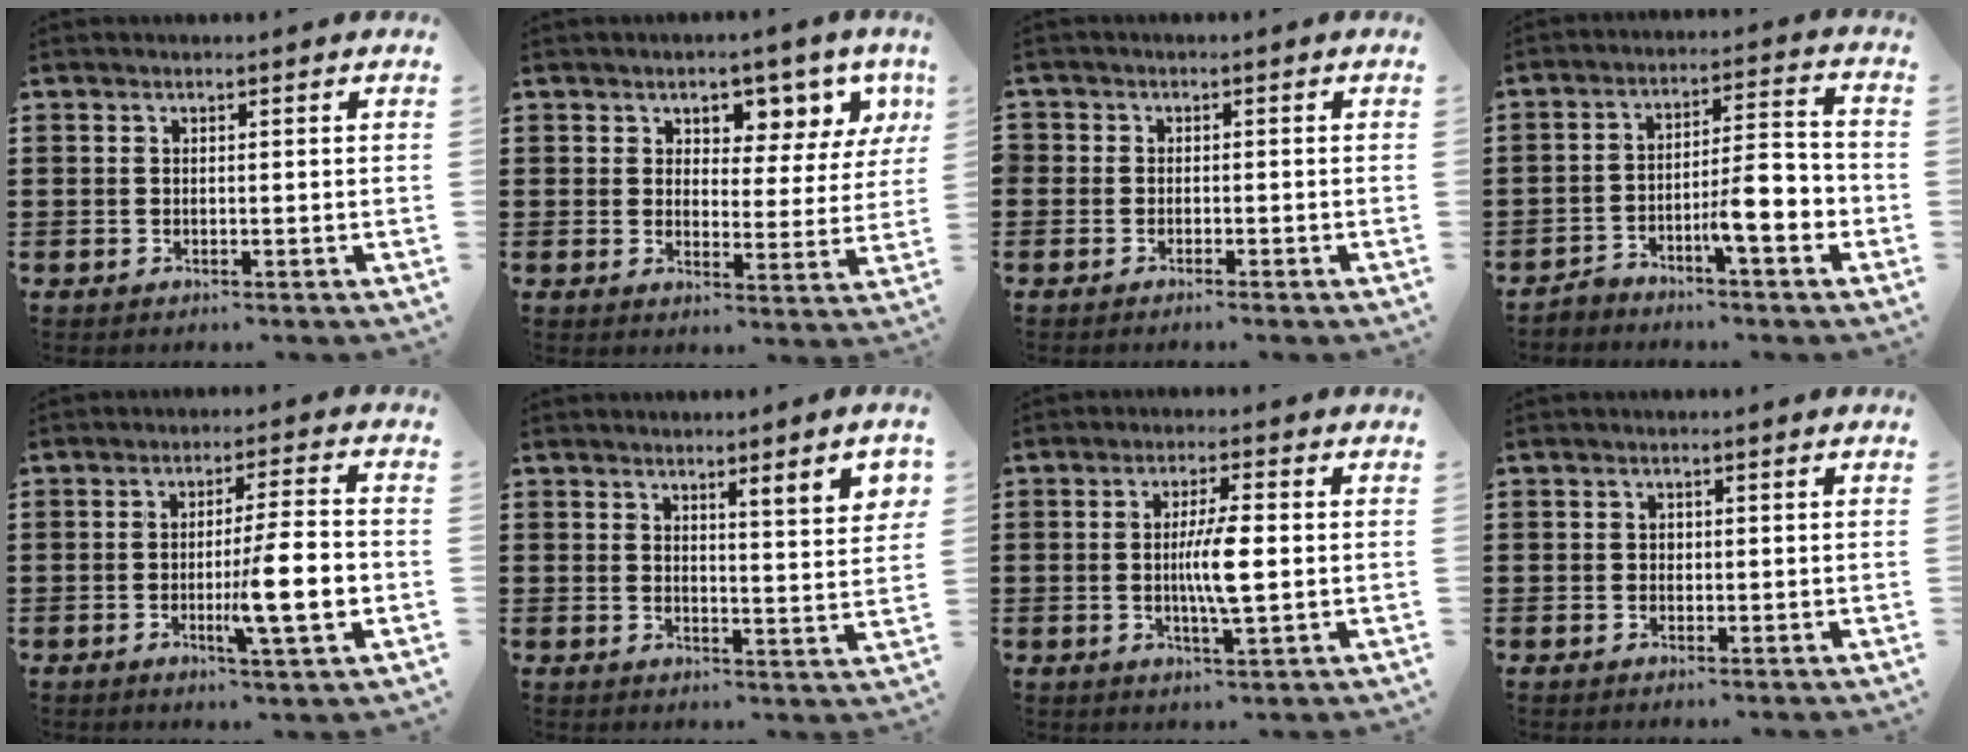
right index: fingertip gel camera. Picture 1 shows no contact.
{"total": 5.5, "force": [4.4, 2.8, 1.9], "torque": [-0.042, -0.023, 0.071]}
{"total": 1.2, "force": [-1.1, 0.6, 0.0], "torque": [-0.003, 0.006, -0.025]}
{"total": 7.6, "force": [-4.2, 1.5, 6.1], "torque": [-0.092, 0.005, -0.075]}
{"total": 10.1, "force": [-2.4, 1.0, 9.8], "torque": [-0.150, -0.009, -0.040]}
{"total": 4.1, "force": [2.4, 0.1, 3.4], "torque": [-0.064, -0.002, 0.037]}
{"total": 6.4, "force": [-0.3, 0.9, 6.3], "torque": [-0.117, -0.005, -0.012]}
{"total": 0.5, "force": [0.1, 0.5, 0.2], "torque": [-0.006, 0.002, 0.001]}